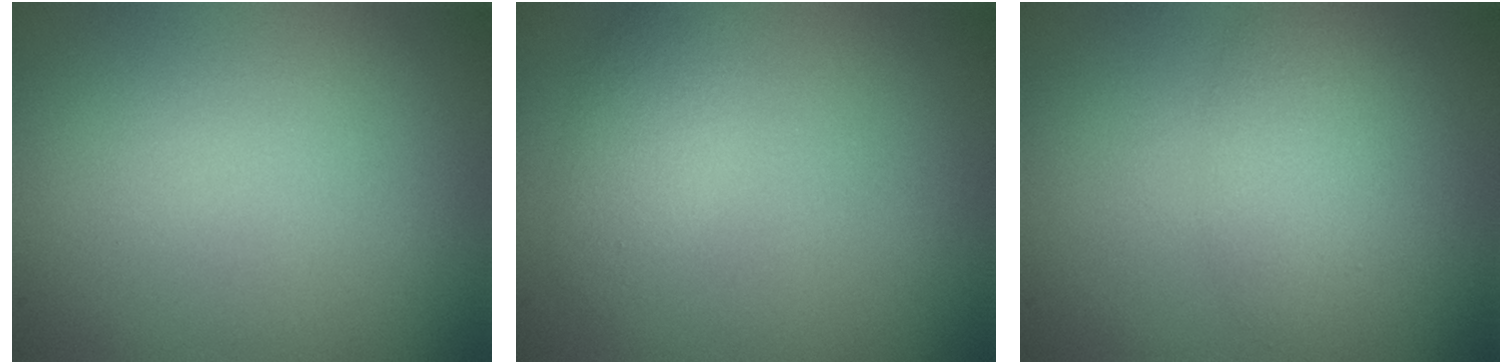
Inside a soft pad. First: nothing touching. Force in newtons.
{"total": 1.9, "press": 1.9, "slide": 0.1}
{"total": 3.0, "press": 3.0, "slide": 0.1}